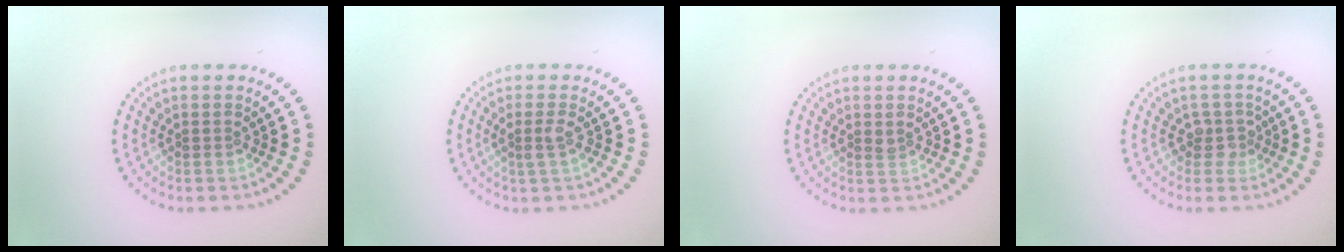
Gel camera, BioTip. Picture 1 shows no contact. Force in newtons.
{"total": 1.4, "press": 1.1, "slide": 0.8}
{"total": 0.6, "press": 0.5, "slide": 0.3}
{"total": 1.8, "press": 1.3, "slide": 1.2}